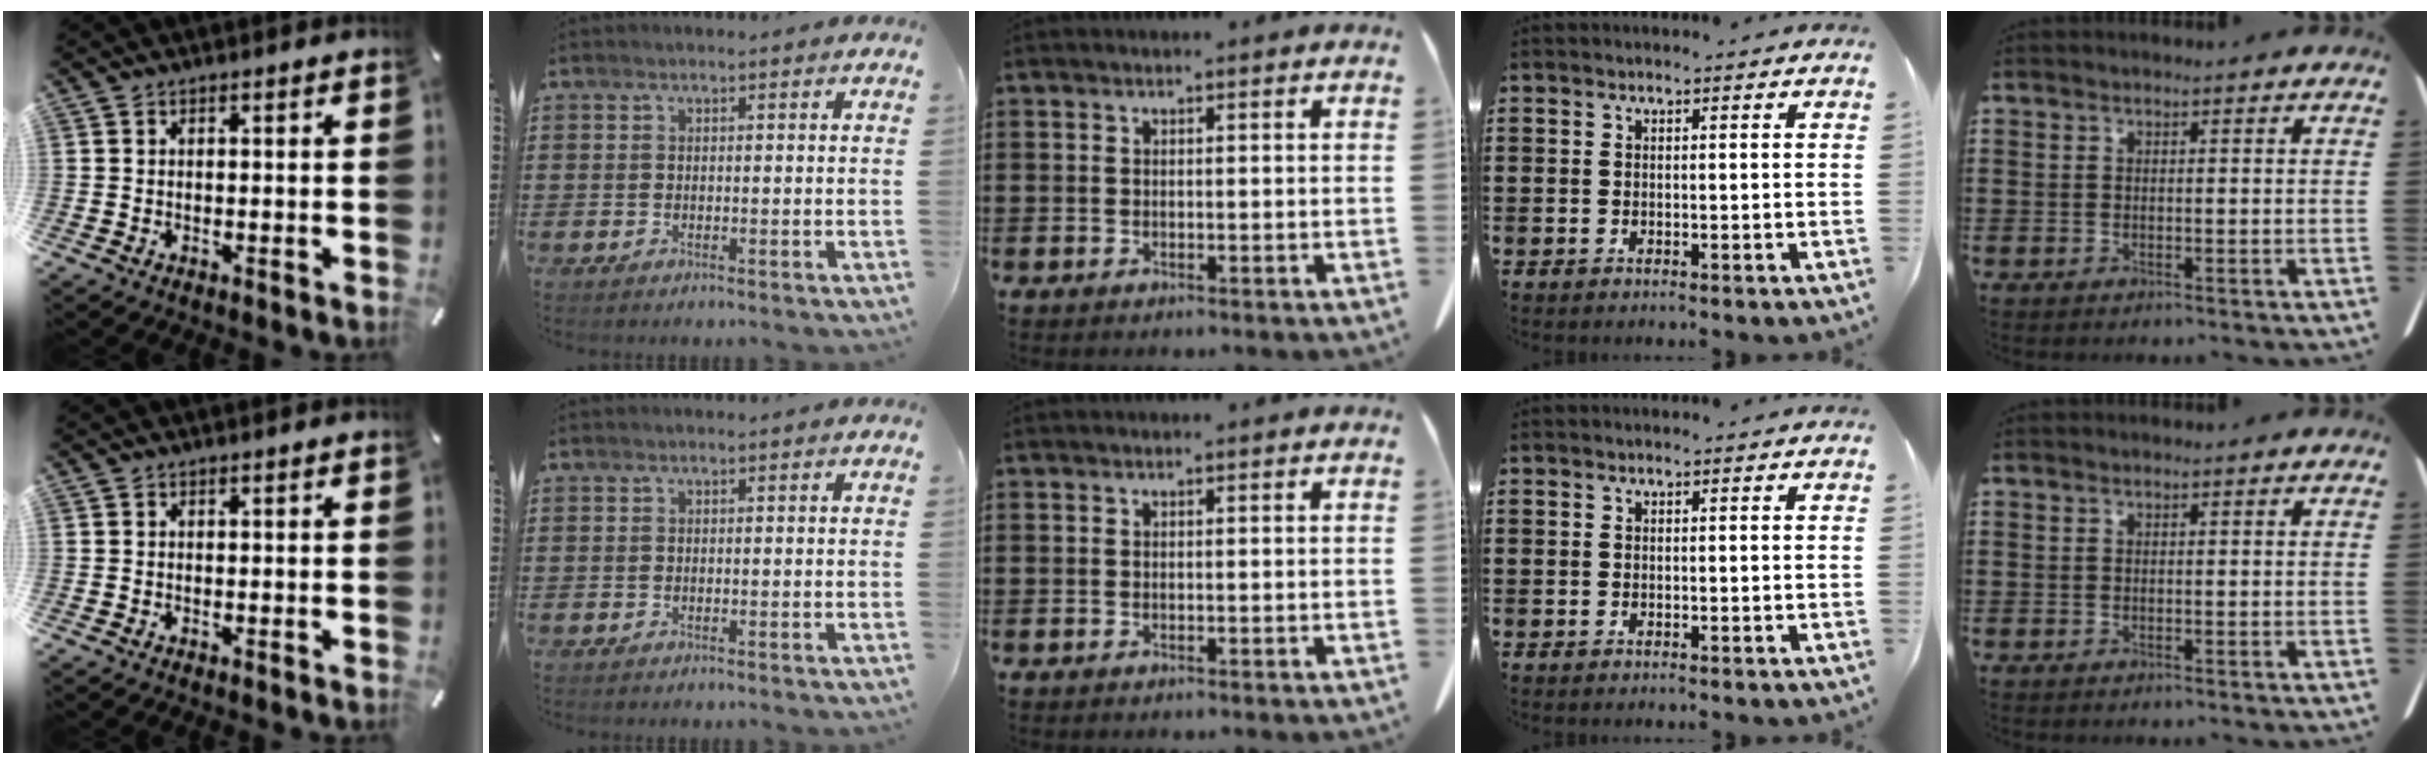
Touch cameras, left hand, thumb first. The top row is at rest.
{}